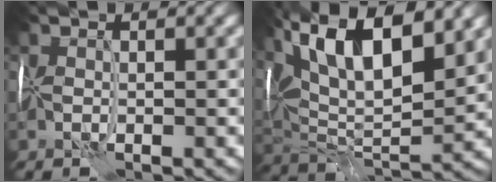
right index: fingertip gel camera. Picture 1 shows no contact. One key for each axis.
{"total": 14.0, "fx": 6.6, "fy": 5.5, "fz": 11.1, "tx": -0.199, "ty": 0.020, "tz": 0.115}